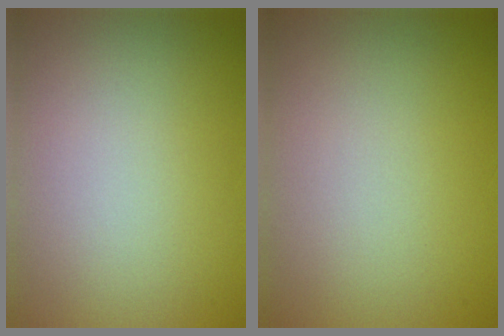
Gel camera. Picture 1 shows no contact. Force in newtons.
{"total": 0.0}